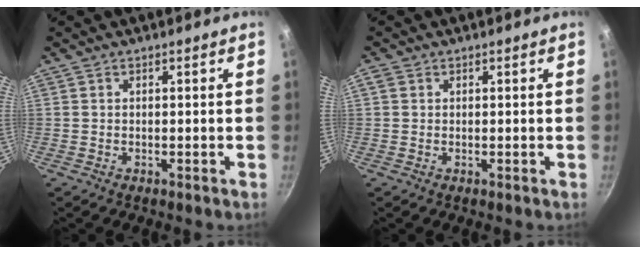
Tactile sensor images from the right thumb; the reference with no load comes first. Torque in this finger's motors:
{"motor_torque": [-0.24, 0.70, 0.67, -0.20, 0.12]}